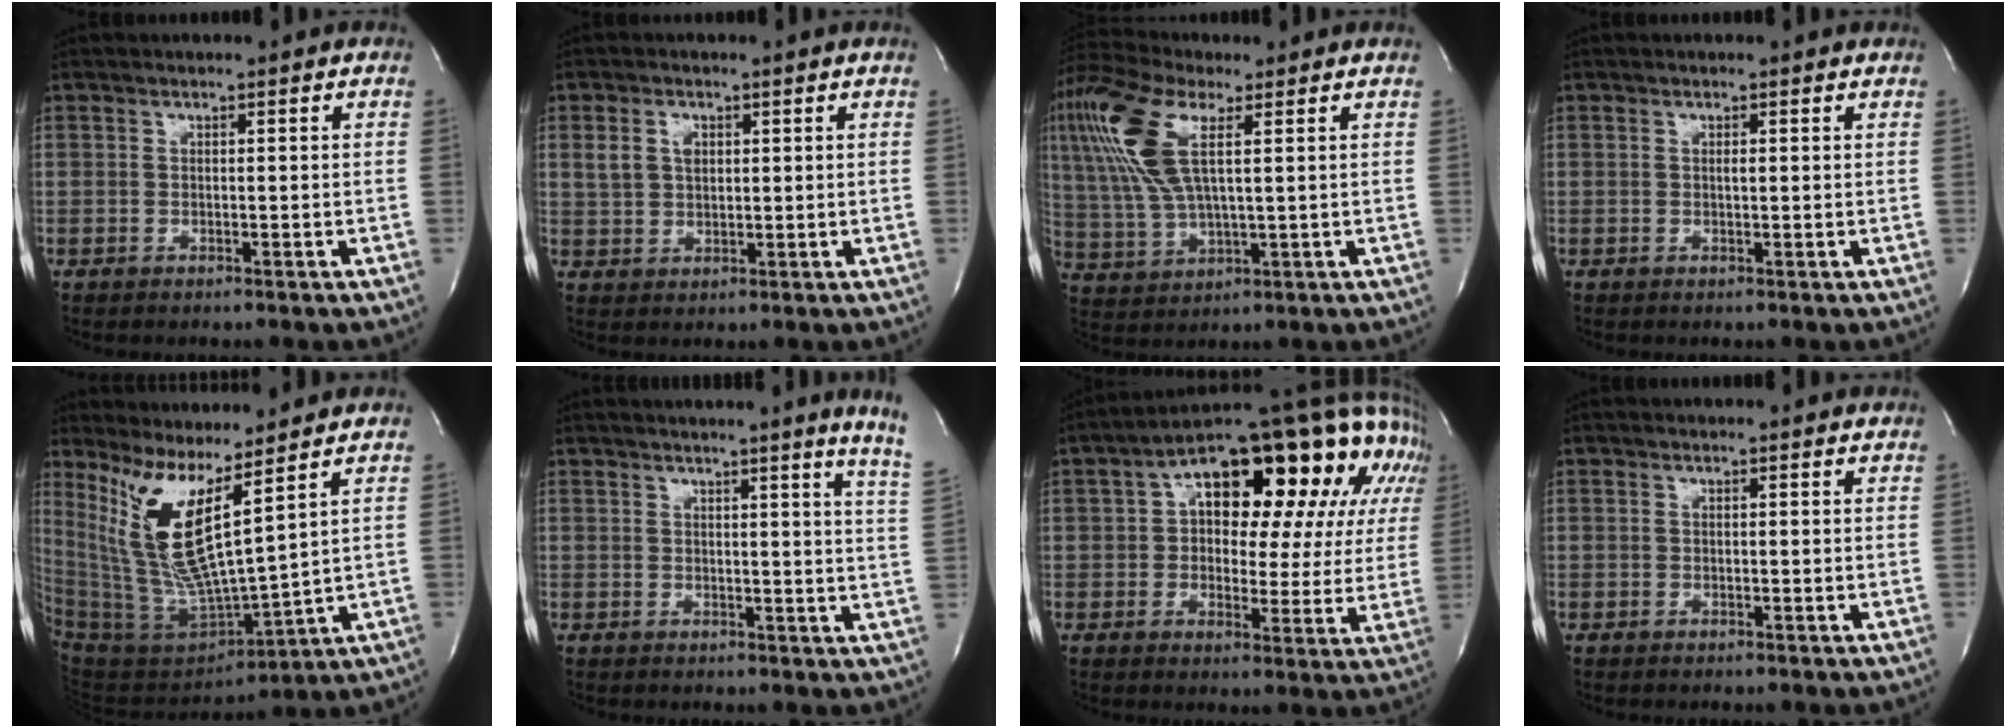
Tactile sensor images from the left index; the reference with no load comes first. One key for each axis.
{"total": 3.8, "fx": 1.5, "fy": 2.5, "fz": 2.4, "tx": -0.054, "ty": 0.012, "tz": 0.033}
{"total": 12.3, "fx": 4.3, "fy": 3.7, "fz": 10.9, "tx": -0.266, "ty": 0.020, "tz": 0.084}
{"total": 0.8, "fx": 0.3, "fy": 0.2, "fz": 0.7, "tx": -0.018, "ty": 0.002, "tz": 0.004}
{"total": 14.3, "fx": 8.1, "fy": 1.0, "fz": 11.8, "tx": -0.262, "ty": -0.022, "tz": 0.165}
{"total": 10.1, "fx": 8.2, "fy": -2.1, "fz": 5.5, "tx": -0.067, "ty": -0.051, "tz": 0.071}
{"total": 23.3, "fx": 8.5, "fy": 9.3, "fz": 19.7, "tx": -0.262, "ty": 0.071, "tz": 0.113}
{"total": 2.2, "fx": 2.0, "fy": 0.5, "fz": 0.6, "tx": -0.016, "ty": 0.007, "tz": 0.013}